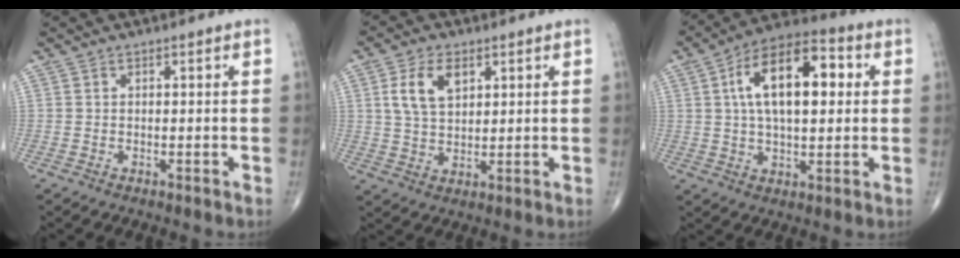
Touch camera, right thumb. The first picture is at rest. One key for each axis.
{"total": 7.5, "fx": 2.8, "fy": 4.4, "fz": 5.4, "tx": -0.097, "ty": -0.006, "tz": 0.056}
{"total": 16.8, "fx": 3.3, "fy": 8.3, "fz": 14.2, "tx": -0.221, "ty": 0.021, "tz": 0.049}